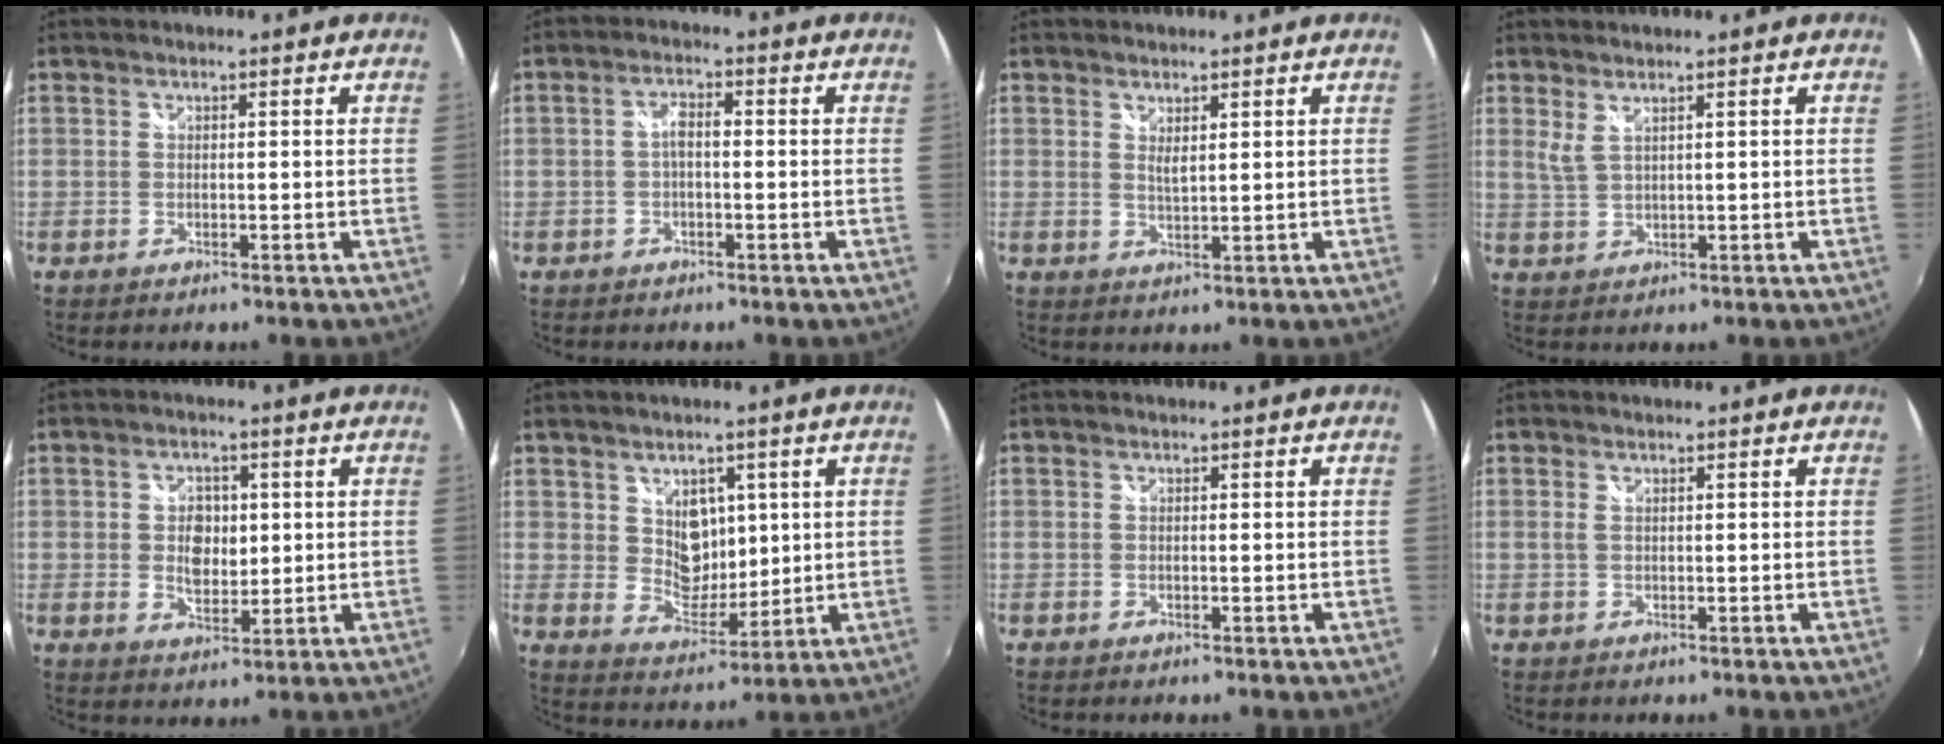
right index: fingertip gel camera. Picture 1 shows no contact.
{"total": 2.8, "force": [-0.5, 1.0, 2.5], "torque": [-0.050, 0.009, -0.010]}
{"total": 1.9, "force": [1.0, 0.4, 1.6], "torque": [-0.026, -0.004, 0.017]}
{"total": 1.9, "force": [1.3, 0.1, 1.4], "torque": [-0.025, -0.002, 0.024]}
{"total": 5.8, "force": [0.5, 4.0, 4.2], "torque": [-0.072, 0.003, 0.010]}
{"total": 7.5, "force": [2.6, 5.6, 4.2], "torque": [-0.061, -0.004, 0.055]}
{"total": 0.0}
{"total": 0.6, "force": [0.1, 0.1, 0.6], "torque": [-0.014, 0.001, 0.001]}